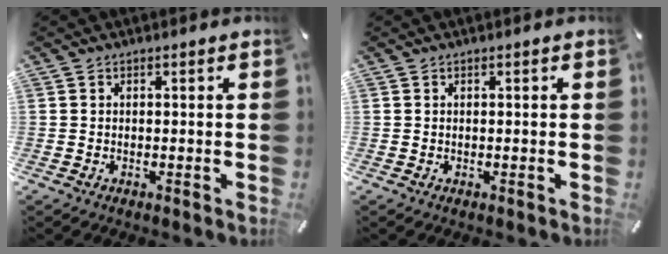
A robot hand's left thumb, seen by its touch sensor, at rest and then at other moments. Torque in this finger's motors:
{"motor_torque": [0.00, 0.00, 0.00, 0.00, 0.00]}